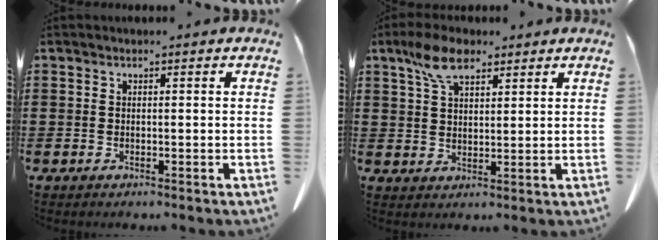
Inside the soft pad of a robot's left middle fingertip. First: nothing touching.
{"total": 6.5, "force": [4.2, 2.9, 4.1], "torque": [-0.093, 0.006, 0.078]}